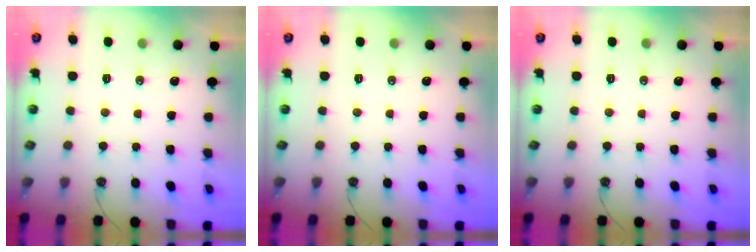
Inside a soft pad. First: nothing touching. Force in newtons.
{"total": 0.0}
{"total": 0.0}